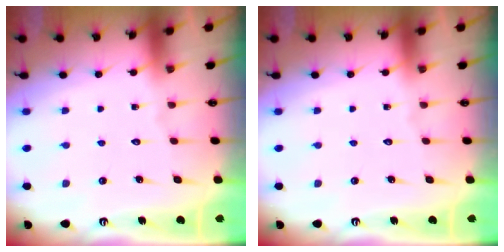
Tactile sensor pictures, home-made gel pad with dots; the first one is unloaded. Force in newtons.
{"total": 0.0}